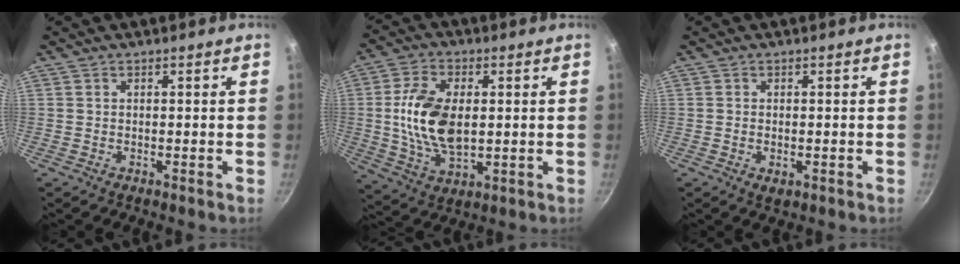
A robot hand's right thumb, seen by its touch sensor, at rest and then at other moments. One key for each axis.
{"total": 13.7, "fx": 0.9, "fy": 7.9, "fz": 11.1, "tx": -0.203, "ty": 0.000, "tz": 0.020}
{"total": 2.1, "fx": -0.6, "fy": 1.2, "fz": 1.6, "tx": -0.024, "ty": -0.005, "tz": -0.007}